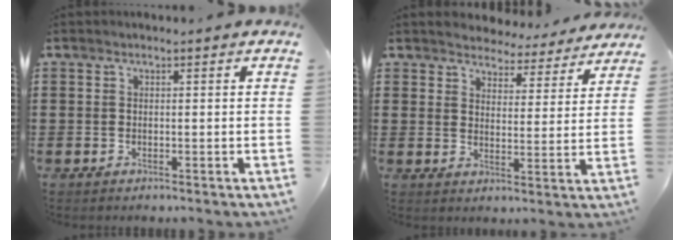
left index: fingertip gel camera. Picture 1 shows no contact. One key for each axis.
{"total": 4.6, "fx": 4.5, "fy": 0.5, "fz": -0.2, "tx": -0.012, "ty": -0.033, "tz": 0.078}